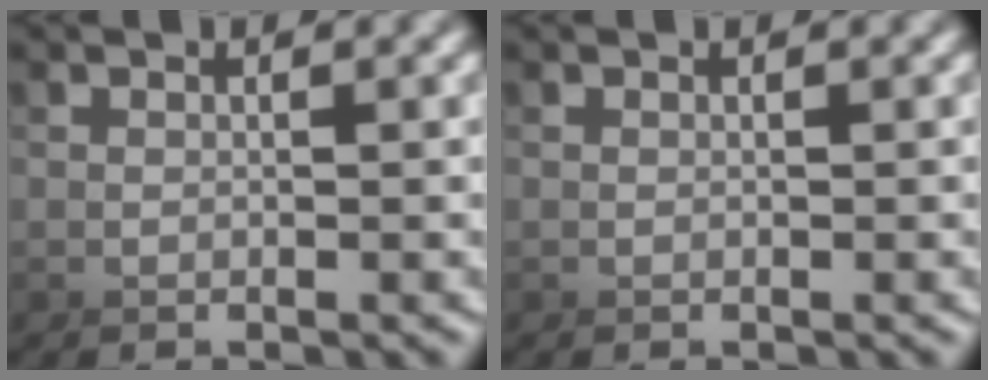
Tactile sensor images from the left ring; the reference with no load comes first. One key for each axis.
{"total": 0.0}